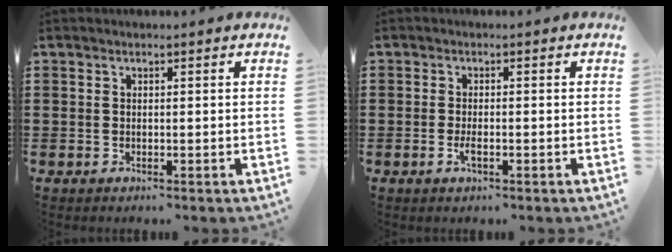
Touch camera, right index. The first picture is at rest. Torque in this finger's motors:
{"motor_torque": [0.14, 2.00, -0.02, 0.00]}